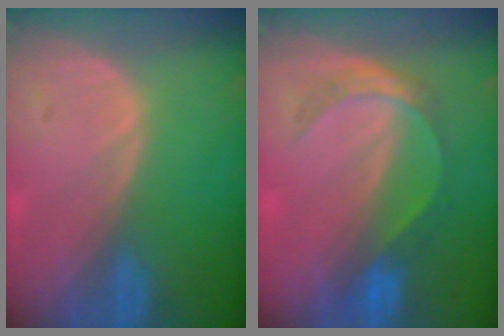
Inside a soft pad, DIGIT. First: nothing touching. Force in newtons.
{"total": 5.0, "press": 4.8, "slide": 1.2}